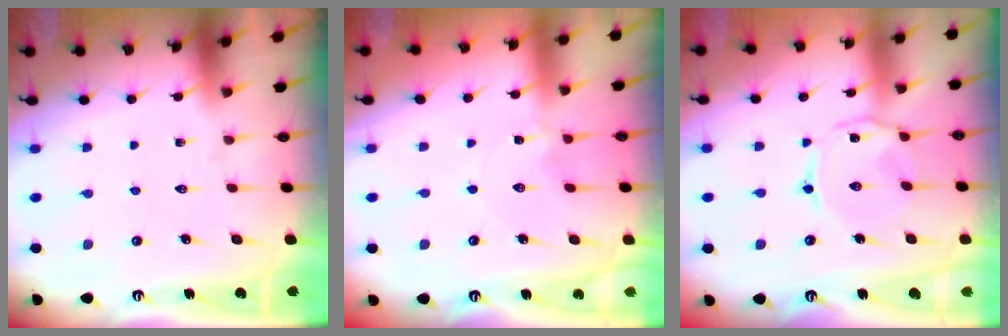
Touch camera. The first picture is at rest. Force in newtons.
{"total": 0.8, "press": 0.7, "slide": 0.3}
{"total": 2.7, "press": 2.7, "slide": 0.4}